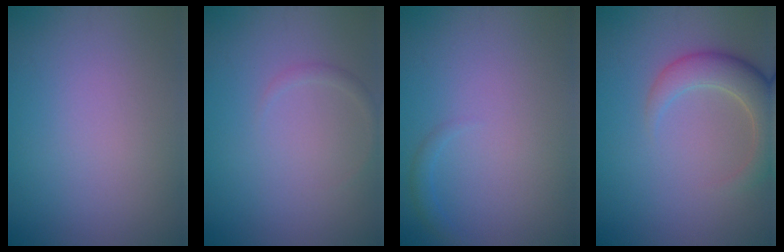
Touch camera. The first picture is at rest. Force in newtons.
{"total": 0.8, "press": 0.8, "slide": 0.0}
{"total": 0.9, "press": 0.9, "slide": 0.1}
{"total": 4.6, "press": 4.6, "slide": 0.4}